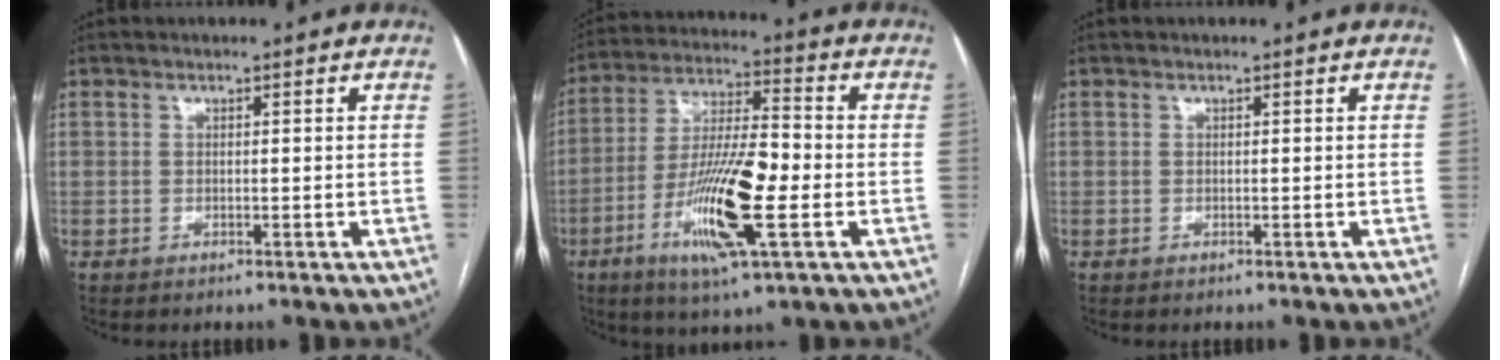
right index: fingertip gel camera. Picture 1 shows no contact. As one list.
[{"total": 15.4, "force": [-4.6, 2.1, 14.5], "torque": [-0.279, -0.011, -0.083]}, {"total": 0.0}]